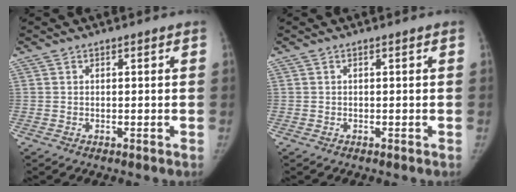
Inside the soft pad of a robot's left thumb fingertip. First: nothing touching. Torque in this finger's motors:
{"motor_torque": [0.07, 0.00, -0.02, -0.48, 0.00]}